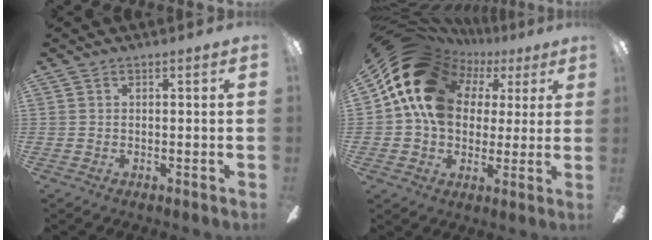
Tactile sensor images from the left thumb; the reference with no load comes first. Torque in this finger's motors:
{"motor_torque": [0.06, 1.28, 1.49, -1.28, 0.50]}